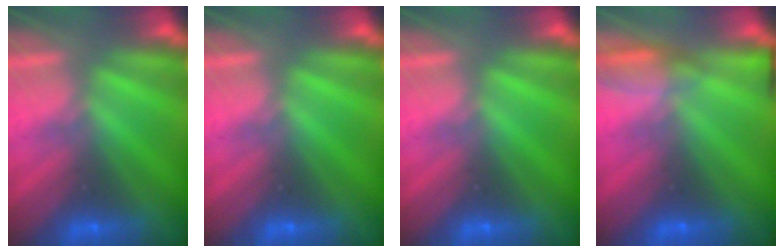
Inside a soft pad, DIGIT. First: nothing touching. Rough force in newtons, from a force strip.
{"total": 0.0}
{"total": 0.0}
{"total": 5.2}